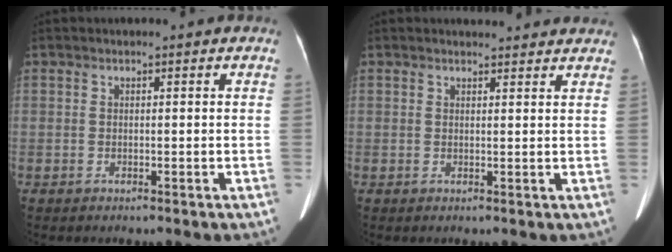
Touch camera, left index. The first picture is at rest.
{"total": 7.0, "force": [6.7, 1.2, 1.5], "torque": [-0.010, 0.011, 0.061]}